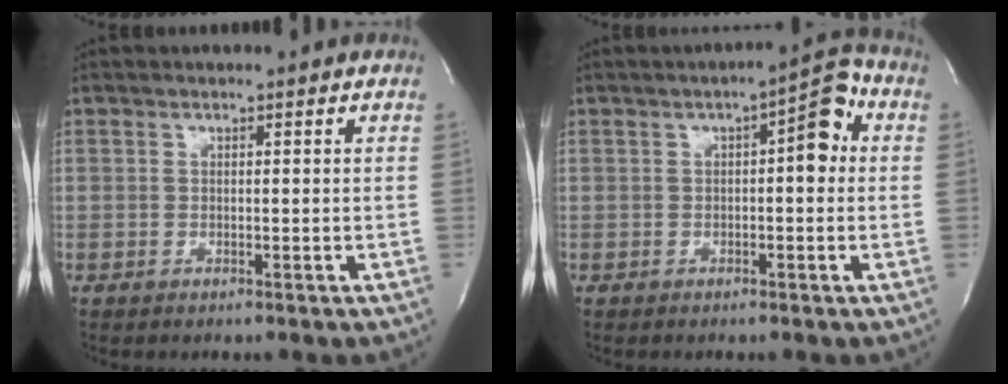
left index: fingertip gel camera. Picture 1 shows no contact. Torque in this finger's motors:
{"motor_torque": [0.52, -0.39, 0.15, 0.09]}